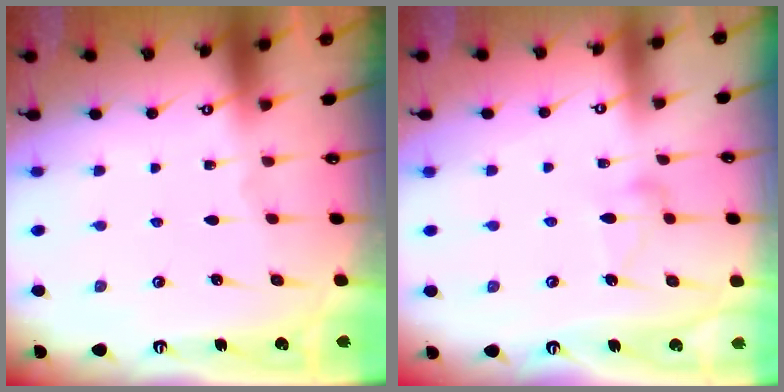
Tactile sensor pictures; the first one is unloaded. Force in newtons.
{"total": 9.1, "press": 9.1, "slide": 0.1}